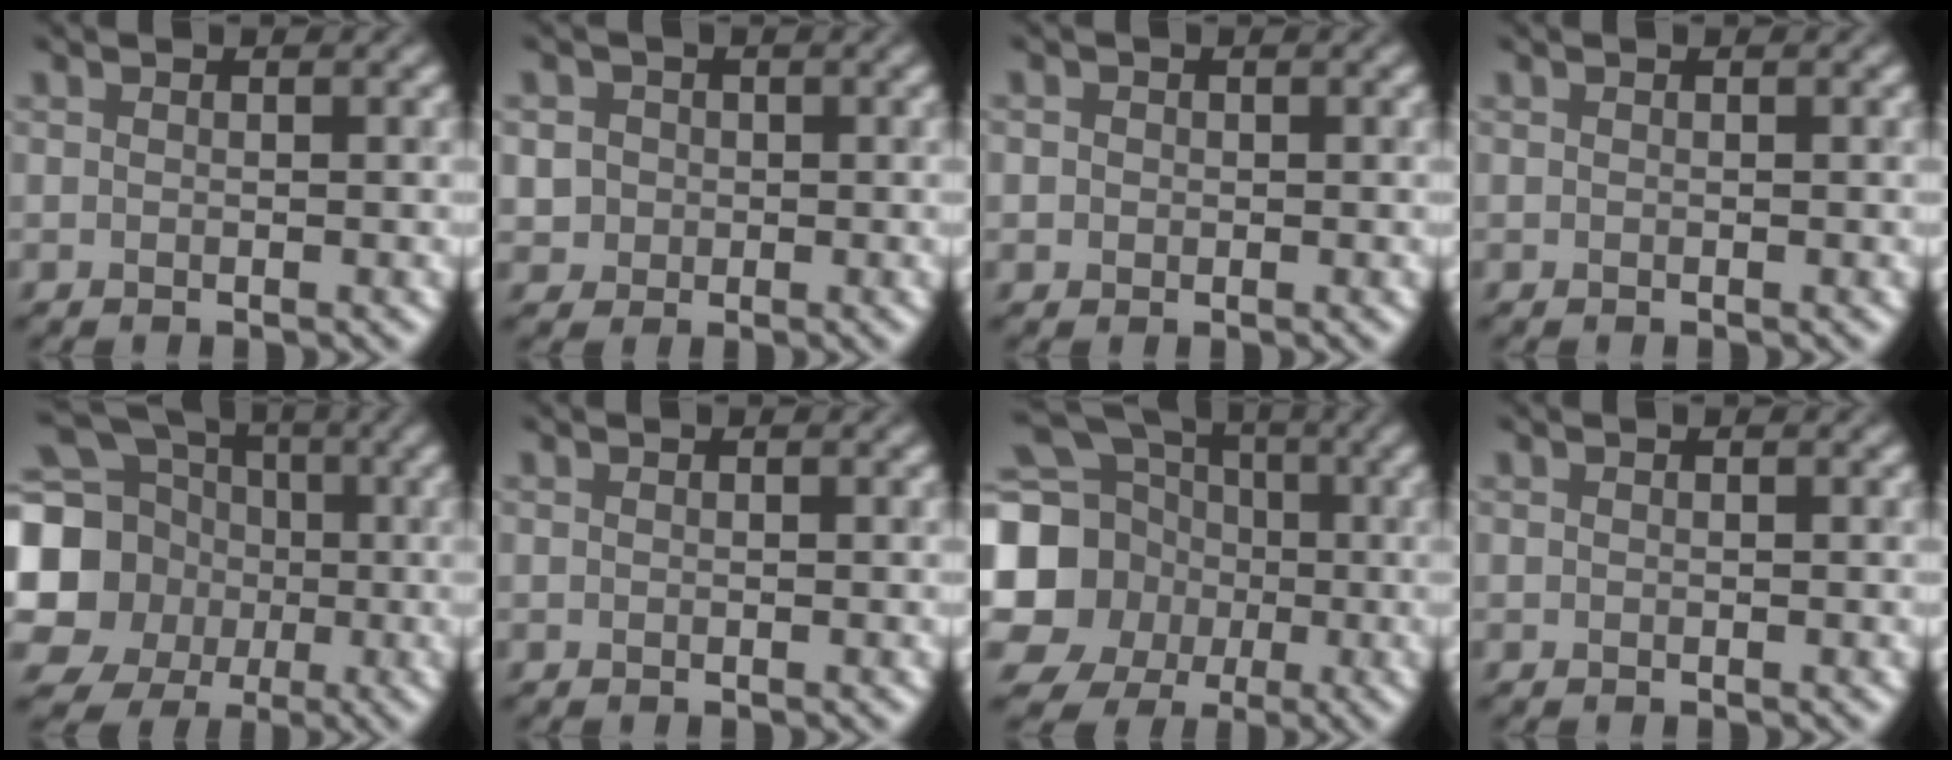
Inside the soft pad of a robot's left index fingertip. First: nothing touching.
{"total": 2.7, "force": [0.3, 2.6, 0.6], "torque": [0.007, 0.013, -0.008]}
{"total": 1.2, "force": [0.3, 1.1, 0.3], "torque": [0.005, 0.003, -0.006]}
{"total": 0.0}
{"total": 17.1, "force": [-0.7, 16.0, 6.0], "torque": [-0.184, -0.007, -0.046]}
{"total": 0.0}
{"total": 19.2, "force": [-1.5, 18.0, 6.4], "torque": [-0.187, -0.012, -0.067]}
{"total": 0.0}